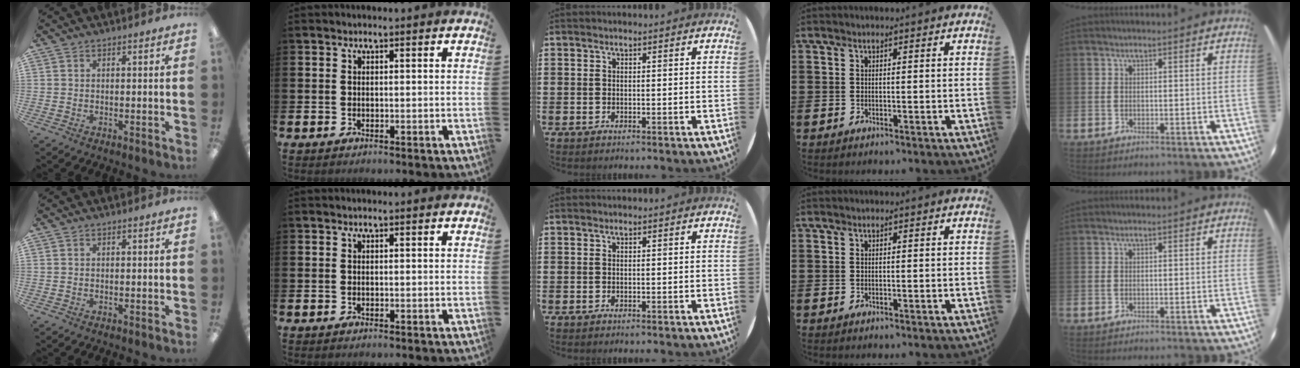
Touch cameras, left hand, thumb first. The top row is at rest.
{}